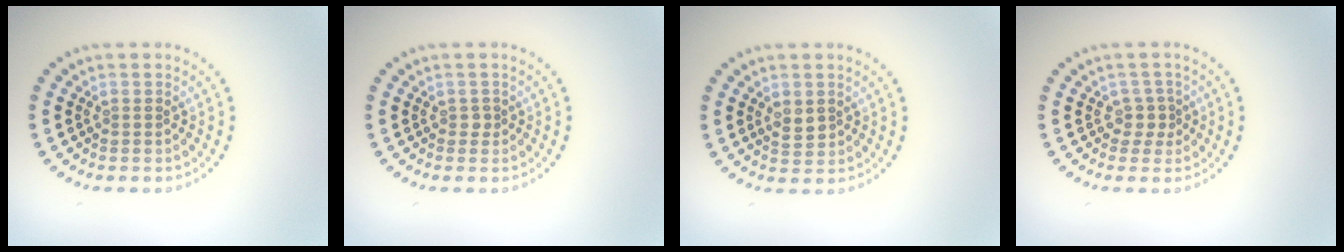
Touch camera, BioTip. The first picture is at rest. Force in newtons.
{"total": 0.5, "press": 0.4, "slide": 0.3}
{"total": 1.5, "press": 1.5, "slide": 0.3}
{"total": 1.6, "press": 1.1, "slide": 1.1}